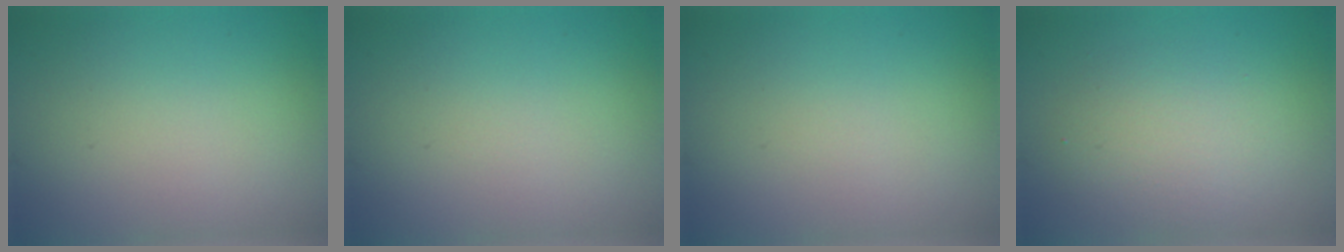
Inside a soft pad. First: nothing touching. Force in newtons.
{"total": 0.0}
{"total": 0.0}
{"total": 3.5, "press": 3.5, "slide": 0.2}